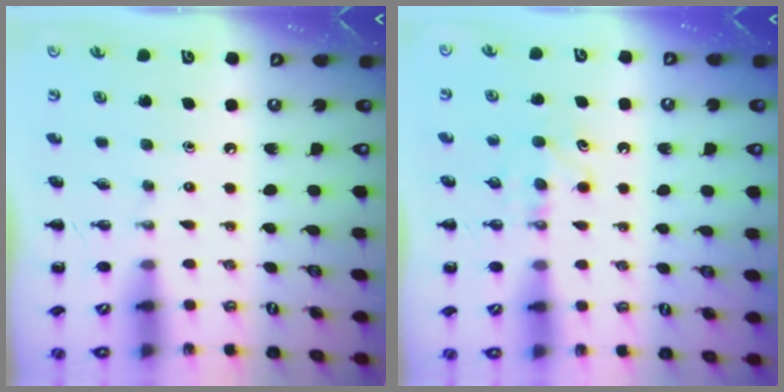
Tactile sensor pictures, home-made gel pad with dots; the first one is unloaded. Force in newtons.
{"total": 5.1, "press": 4.8, "slide": 1.5}